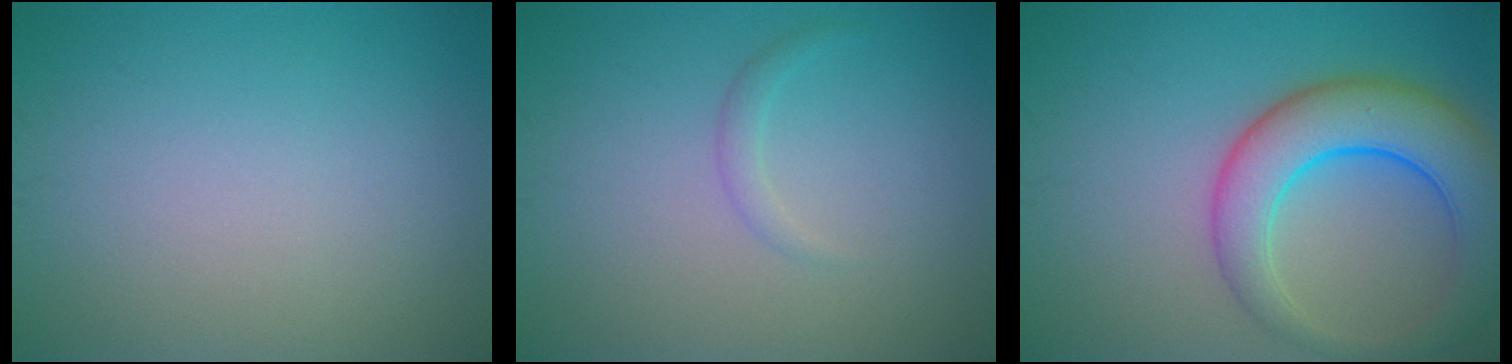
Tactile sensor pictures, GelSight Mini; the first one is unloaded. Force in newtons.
{"total": 1.0, "press": 1.0, "slide": 0.1}
{"total": 7.6, "press": 7.6, "slide": 0.4}